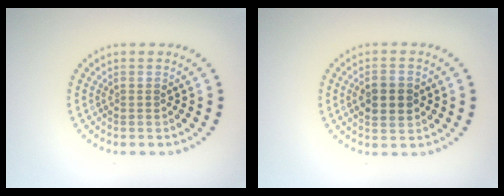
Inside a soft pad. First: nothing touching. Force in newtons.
{"total": 3.8, "press": 3.8, "slide": 0.2}